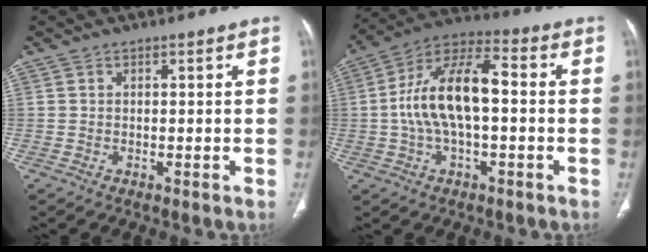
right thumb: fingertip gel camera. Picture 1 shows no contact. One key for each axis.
{"total": 14.8, "fx": -0.3, "fy": 6.7, "fz": 13.2, "tx": -0.253, "ty": 0.041, "tz": -0.014}